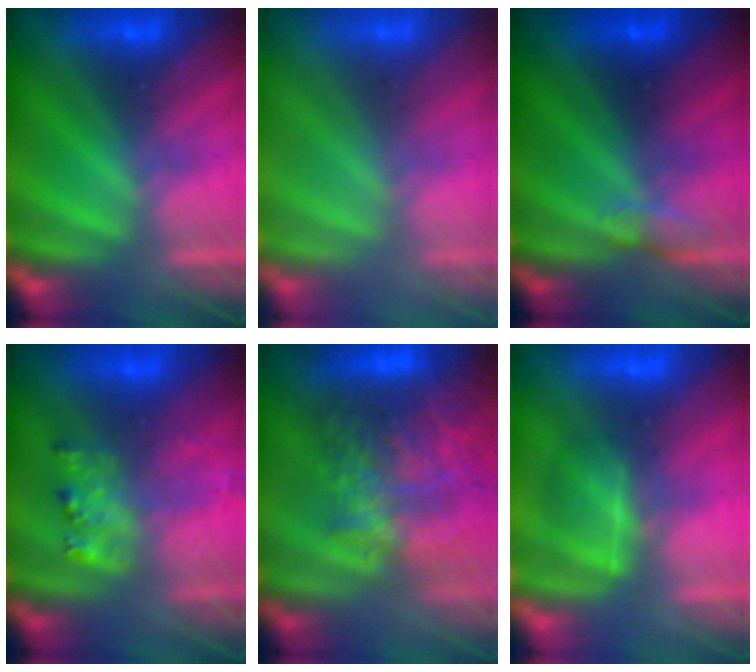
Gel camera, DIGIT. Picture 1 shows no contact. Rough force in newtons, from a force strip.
{"total": 2.7}
{"total": 2.7}
{"total": 2.1}
{"total": 9.5}
{"total": 5.3}